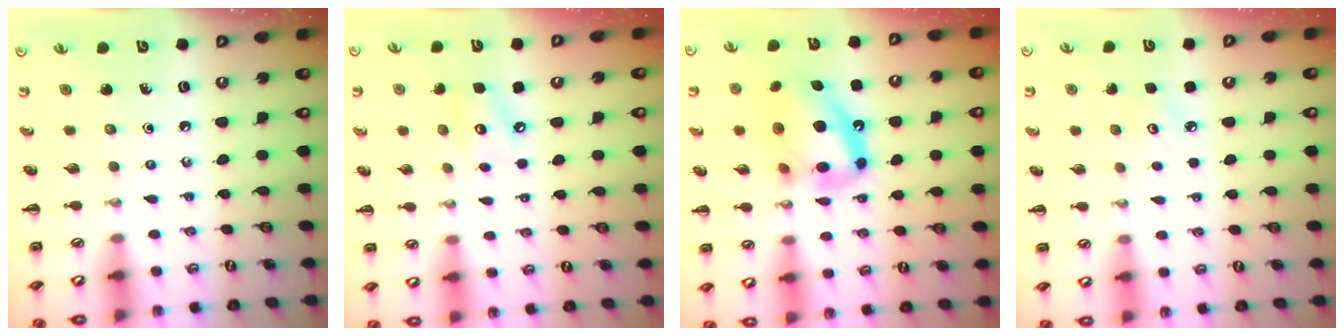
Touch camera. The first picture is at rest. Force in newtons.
{"total": 5.4, "press": 5.3, "slide": 0.8}
{"total": 15.2, "press": 14.7, "slide": 3.8}
{"total": 2.8, "press": 2.7, "slide": 0.8}